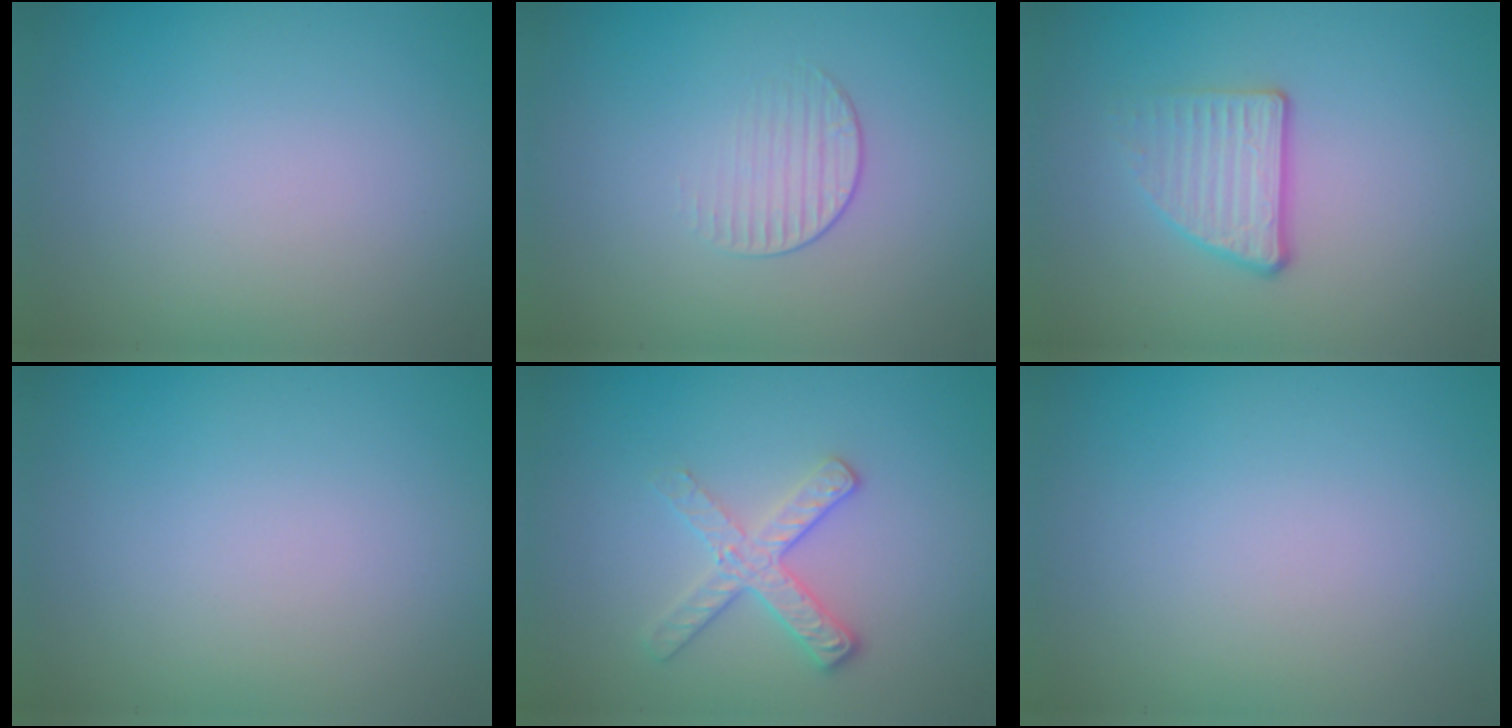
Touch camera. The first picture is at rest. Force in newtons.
{"total": 1.5, "press": 0.7, "slide": 1.3}
{"total": 3.0, "press": 2.3, "slide": 1.9}
{"total": 0.0}
{"total": 2.7, "press": 2.4, "slide": 1.2}
{"total": 0.0}